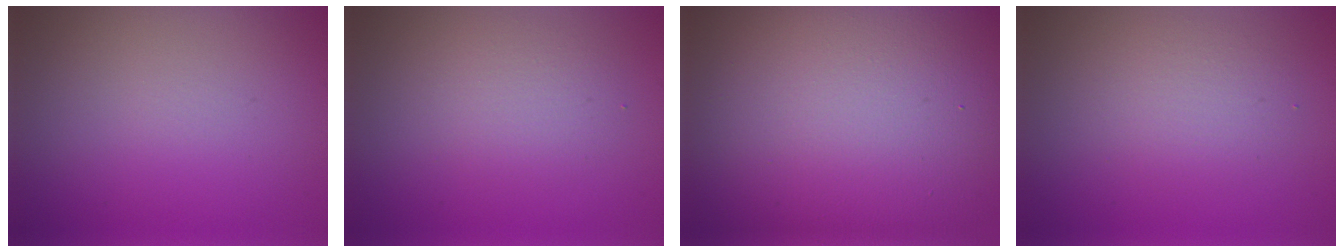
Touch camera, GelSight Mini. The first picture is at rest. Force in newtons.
{"total": 2.3, "press": 2.3, "slide": 0.2}
{"total": 21.7, "press": 21.7, "slide": 0.8}
{"total": 2.6, "press": 2.6, "slide": 0.1}